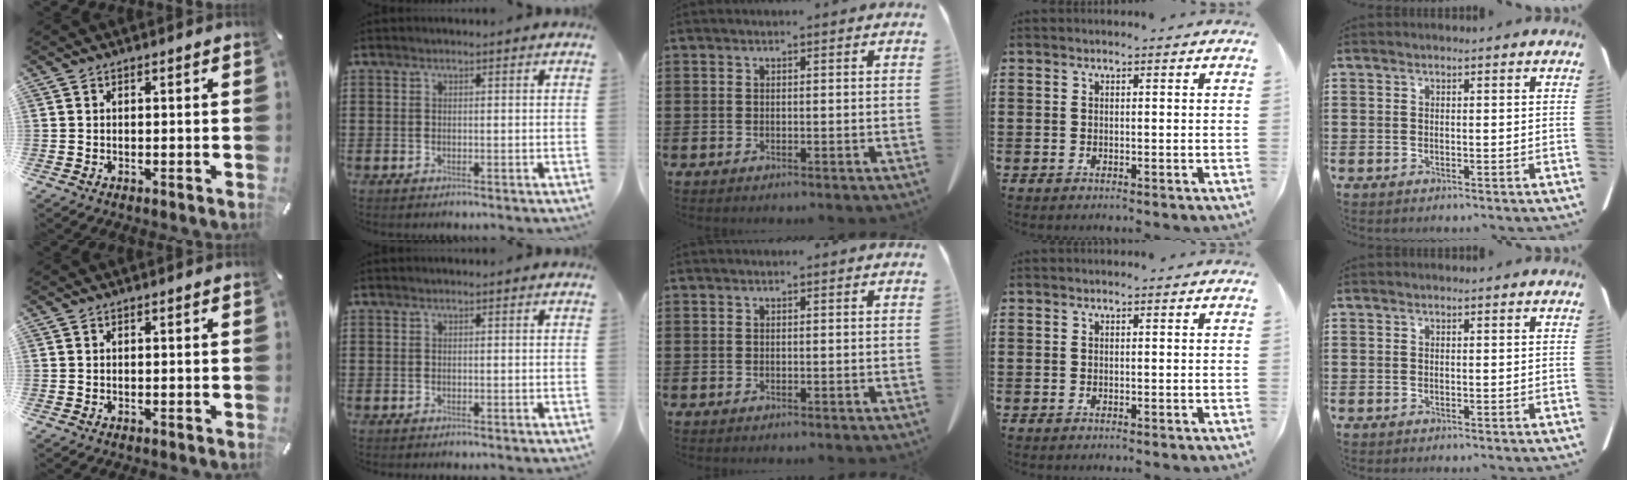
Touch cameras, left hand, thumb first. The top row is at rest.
{}